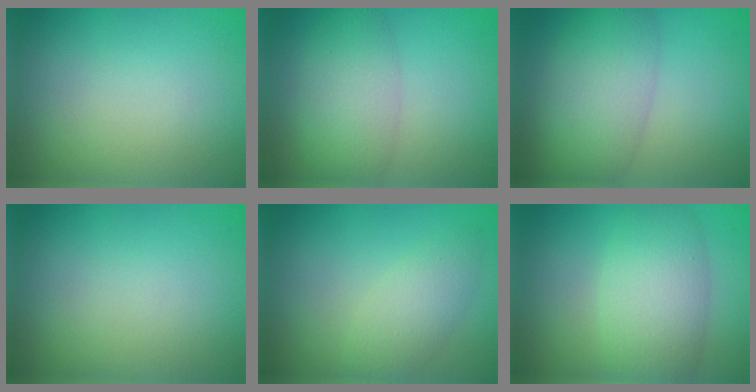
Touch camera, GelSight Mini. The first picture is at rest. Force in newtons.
{"total": 5.0, "press": 5.0, "slide": 0.1}
{"total": 6.5, "press": 6.5, "slide": 0.2}
{"total": 0.0}
{"total": 2.9, "press": 2.9, "slide": 0.1}
{"total": 5.8, "press": 5.8, "slide": 0.1}